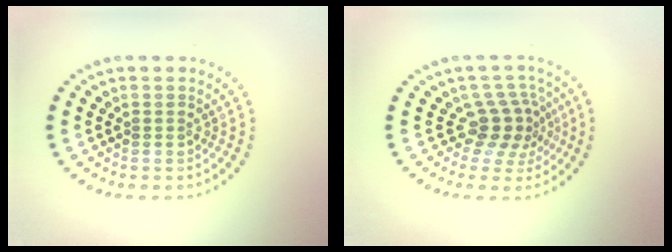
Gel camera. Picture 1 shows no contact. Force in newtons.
{"total": 3.3, "press": 2.3, "slide": 2.4}